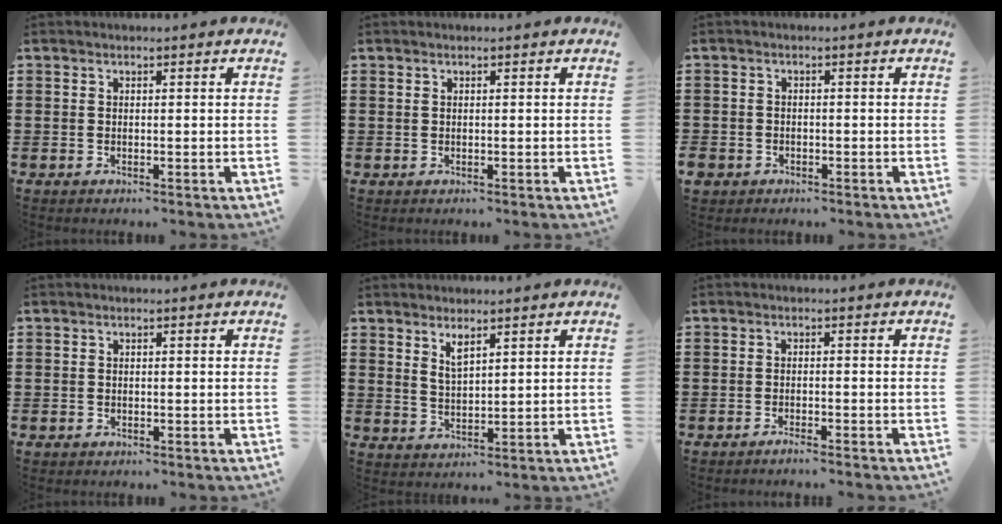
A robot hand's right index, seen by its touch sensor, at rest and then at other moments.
{"total": 0.0}
{"total": 1.7, "force": [-1.4, 0.9, 0.1], "torque": [-0.005, 0.000, -0.032]}
{"total": 0.6, "force": [-0.5, 0.2, 0.1], "torque": [-0.002, 0.001, -0.011]}
{"total": 2.8, "force": [2.0, 1.0, 1.7], "torque": [-0.037, 0.003, 0.037]}
{"total": 1.3, "force": [-1.3, -0.1, 0.4], "torque": [-0.008, 0.000, -0.024]}